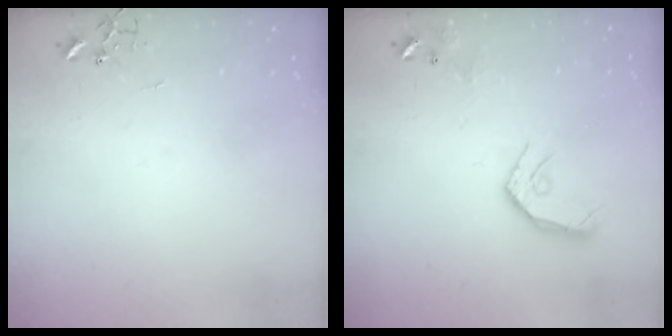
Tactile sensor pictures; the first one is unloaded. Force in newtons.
{"total": 11.7, "press": 11.6, "slide": 1.2}